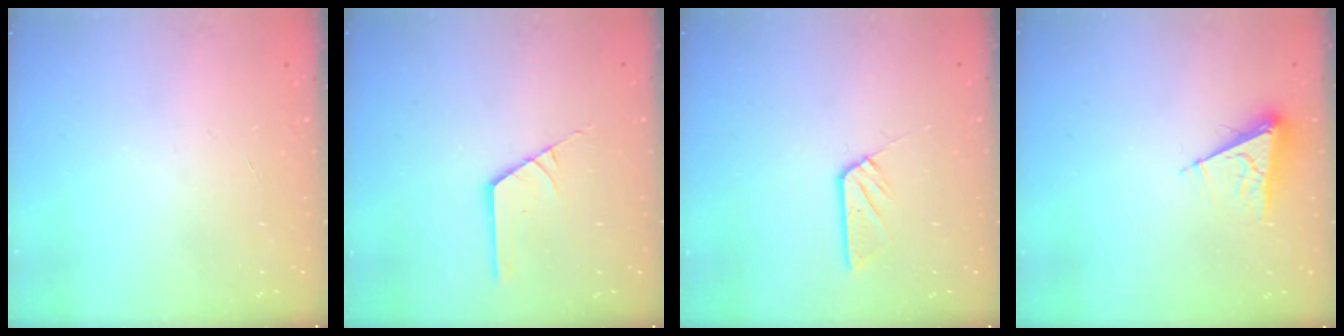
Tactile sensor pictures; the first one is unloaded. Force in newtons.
{"total": 2.2, "press": 2.2, "slide": 0.1}
{"total": 5.8, "press": 5.8, "slide": 0.3}
{"total": 6.2, "press": 6.2, "slide": 0.5}